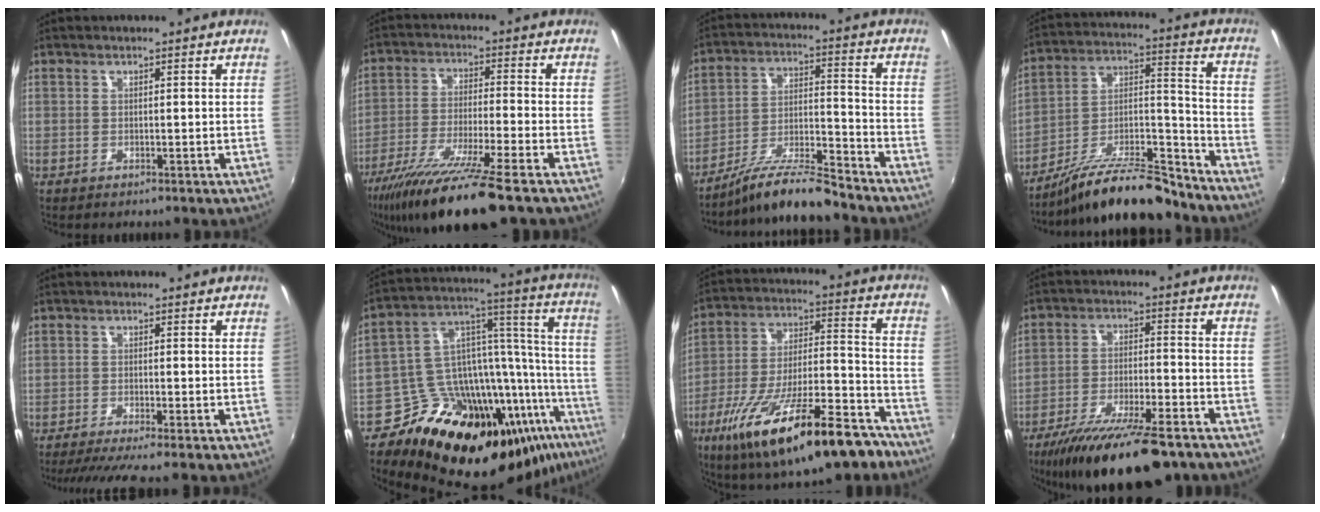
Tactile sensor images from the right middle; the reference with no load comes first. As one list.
[{"total": 16.2, "force": [-12.3, 0.1, 10.6], "torque": [-0.214, -0.041, -0.215]}, {"total": 11.9, "force": [-10.7, 0.6, 5.2], "torque": [-0.103, 0.000, -0.192]}, {"total": 19.8, "force": [-16.4, 4.9, 9.9], "torque": [-0.169, 0.015, -0.258]}, {"total": 5.4, "force": [-4.6, -1.2, 2.7], "torque": [-0.063, -0.020, -0.079]}, {"total": 28.5, "force": [-18.1, 11.2, 18.9], "torque": [-0.255, 0.015, -0.276]}, {"total": 26.0, "force": [-16.5, 8.0, 18.5], "torque": [-0.312, -0.034, -0.252]}, {"total": 19.6, "force": [-14.9, 5.0, 11.7], "torque": [-0.216, -0.038, -0.229]}]